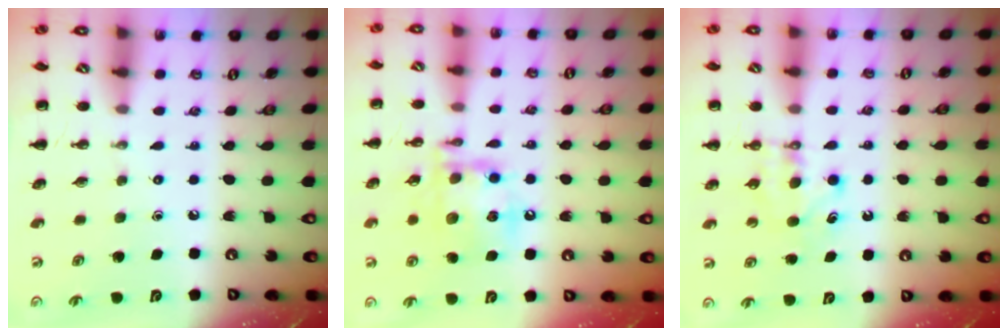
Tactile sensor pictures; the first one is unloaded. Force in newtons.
{"total": 14.5, "press": 14.3, "slide": 2.3}
{"total": 6.3, "press": 6.1, "slide": 1.4}